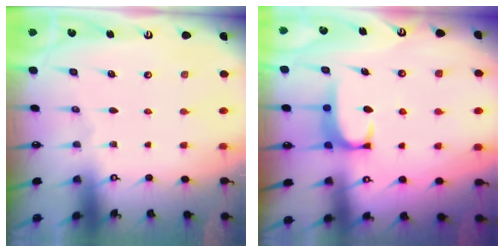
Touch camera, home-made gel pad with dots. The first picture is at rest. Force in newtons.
{"total": 2.2, "press": 2.1, "slide": 0.5}